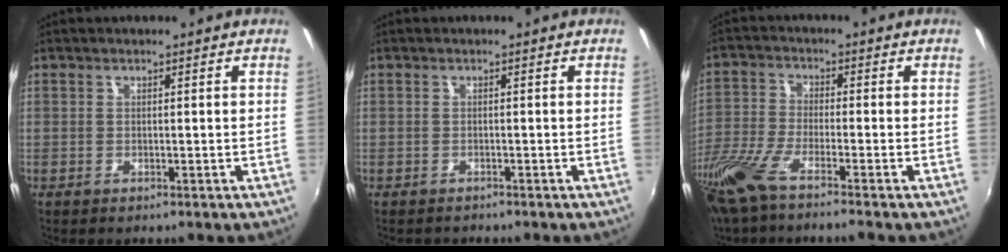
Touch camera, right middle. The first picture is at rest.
{"total": 1.0, "force": [-0.9, 0.3, 0.0], "torque": [-0.004, -0.002, -0.015]}
{"total": 10.0, "force": [-7.5, 0.8, 6.6], "torque": [-0.154, -0.033, -0.149]}